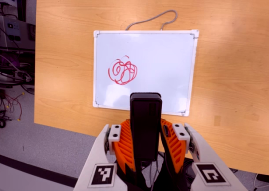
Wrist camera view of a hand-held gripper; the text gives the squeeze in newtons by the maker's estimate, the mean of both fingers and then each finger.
{"total": 4.3, "left": 2.8, "right": 5.9}